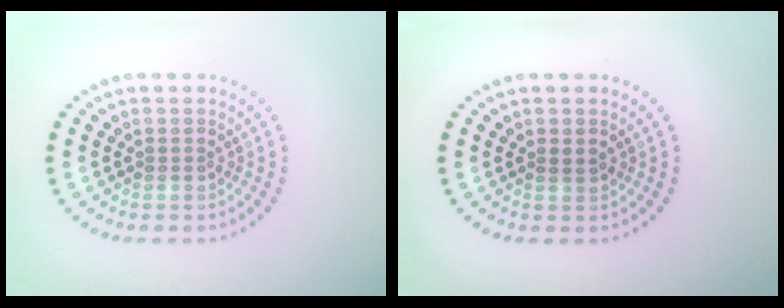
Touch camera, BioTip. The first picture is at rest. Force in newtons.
{"total": 0.7, "press": 0.6, "slide": 0.3}